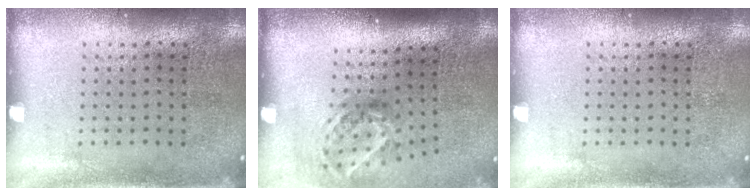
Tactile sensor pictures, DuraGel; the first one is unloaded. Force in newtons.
{"total": 1.9, "press": 1.2, "slide": 1.5}
{"total": 0.0}